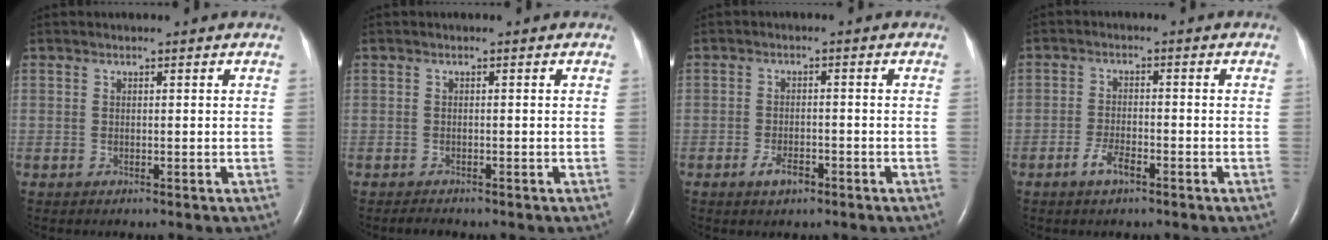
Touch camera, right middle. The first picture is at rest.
{"total": 0.9, "force": [-0.8, 0.1, 0.2], "torque": [-0.012, -0.003, -0.011]}
{"total": 3.0, "force": [-1.8, 1.3, 2.0], "torque": [-0.041, 0.001, -0.031]}
{"total": 3.3, "force": [-2.1, 1.0, 2.4], "torque": [-0.050, 0.001, -0.041]}